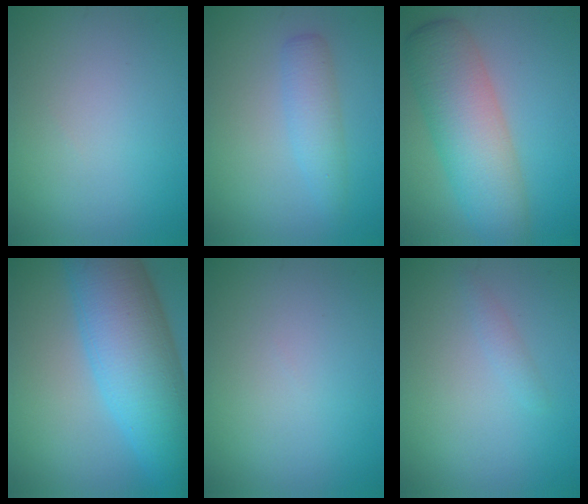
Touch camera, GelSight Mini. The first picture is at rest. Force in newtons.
{"total": 2.8, "press": 2.7, "slide": 0.2}
{"total": 7.6, "press": 7.6, "slide": 0.2}
{"total": 12.4, "press": 12.4, "slide": 0.4}
{"total": 0.0}
{"total": 1.0, "press": 1.0, "slide": 0.0}